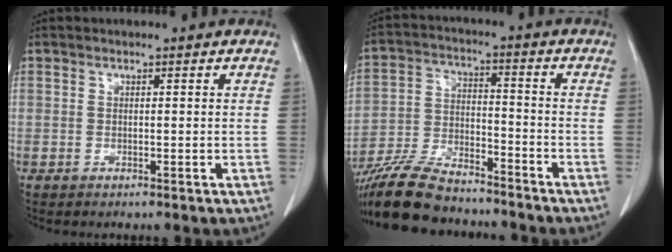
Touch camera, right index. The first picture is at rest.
{"total": 14.4, "force": [-12.6, 3.8, 5.7], "torque": [-0.107, -0.010, -0.221]}